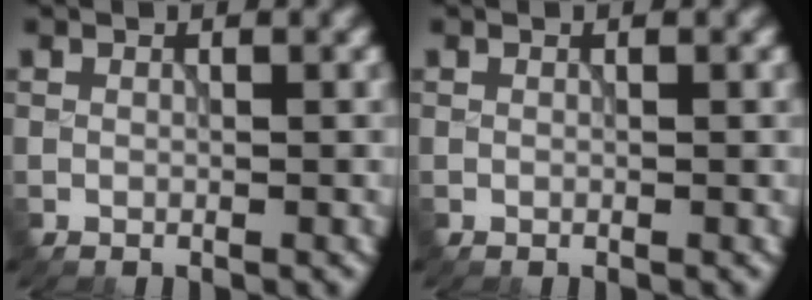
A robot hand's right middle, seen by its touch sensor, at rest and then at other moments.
{"total": 0.0}